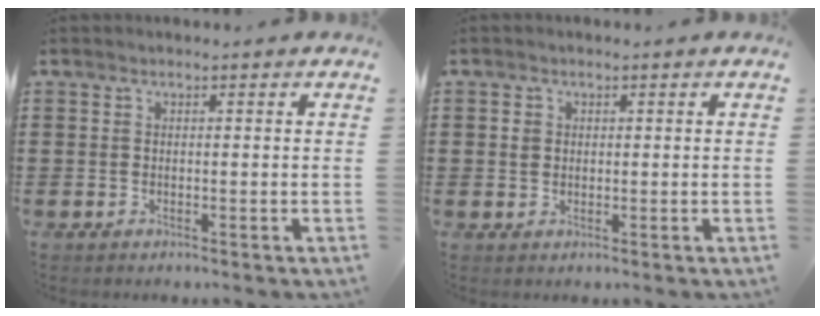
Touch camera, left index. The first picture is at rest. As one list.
[{"total": 1.4, "force": [0.3, 1.3, 0.2], "torque": [-0.008, 0.008, 0.006]}]